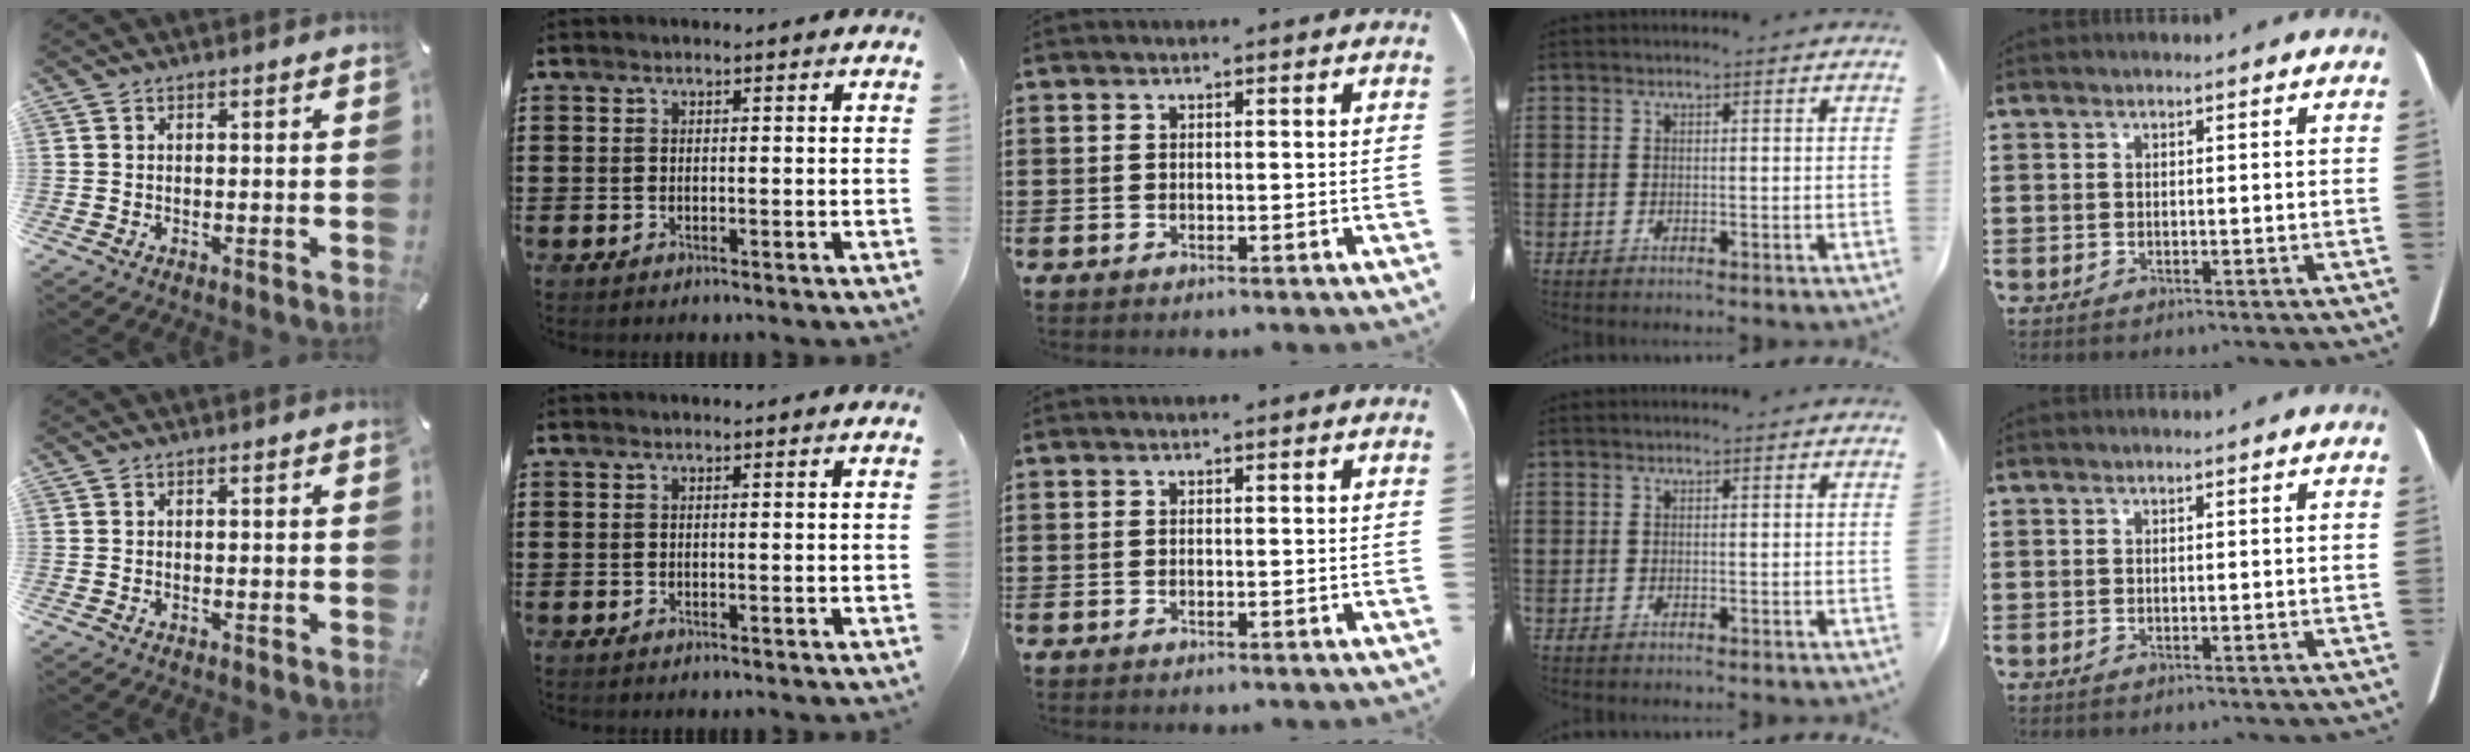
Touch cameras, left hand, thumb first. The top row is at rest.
{}